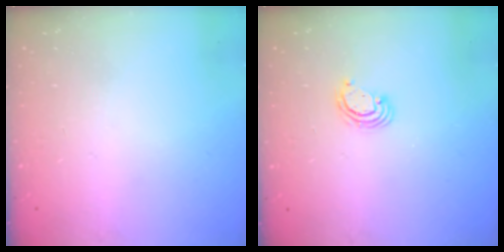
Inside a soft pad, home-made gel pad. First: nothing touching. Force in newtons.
{"total": 2.5, "press": 2.5, "slide": 0.2}